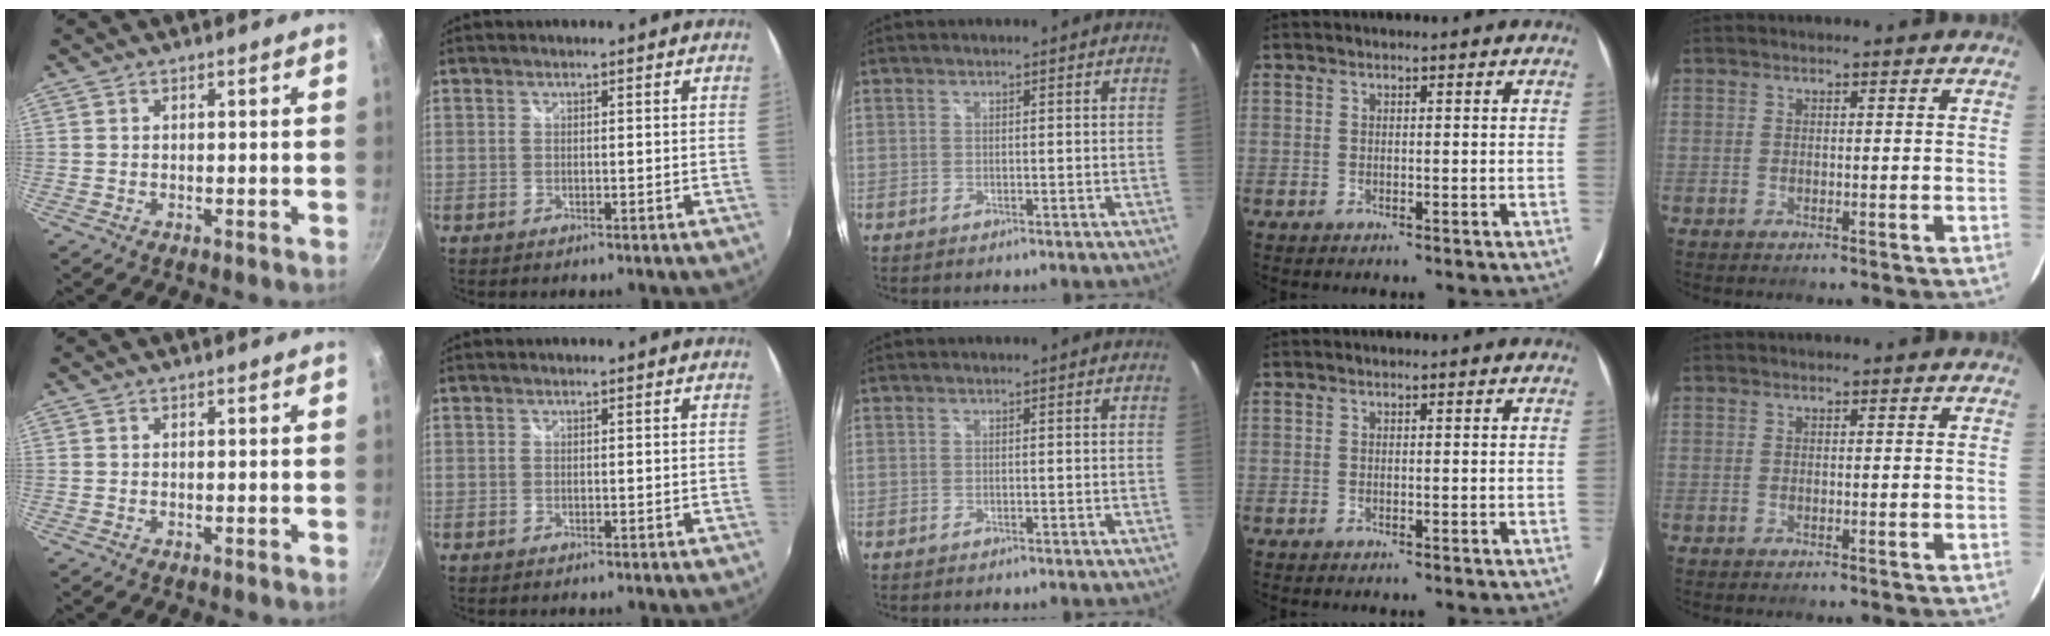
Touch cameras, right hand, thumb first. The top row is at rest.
{}